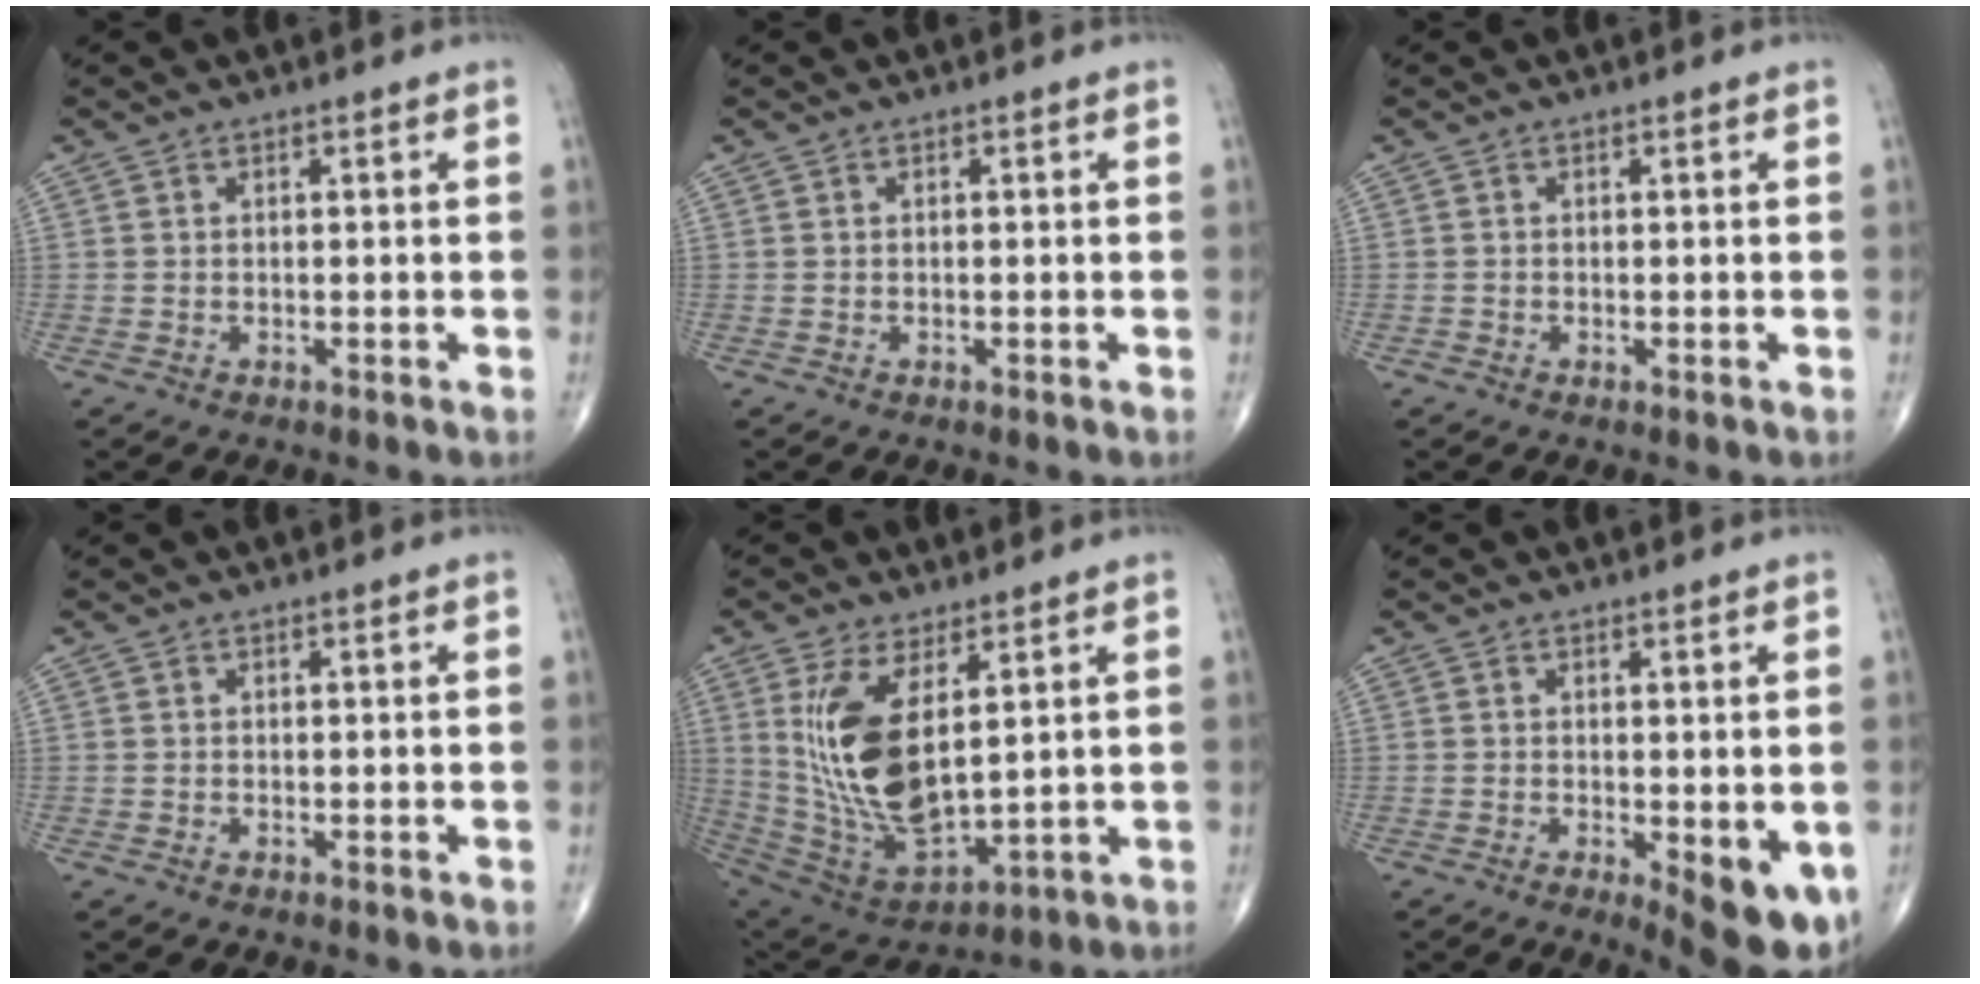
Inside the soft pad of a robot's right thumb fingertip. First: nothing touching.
{"total": 0.0}
{"total": 0.0}
{"total": 0.0}
{"total": 17.0, "force": [4.2, 7.6, 14.5], "torque": [-0.280, -0.027, 0.106]}
{"total": 8.8, "force": [-2.3, 3.1, 7.8], "torque": [-0.094, -0.019, -0.024]}